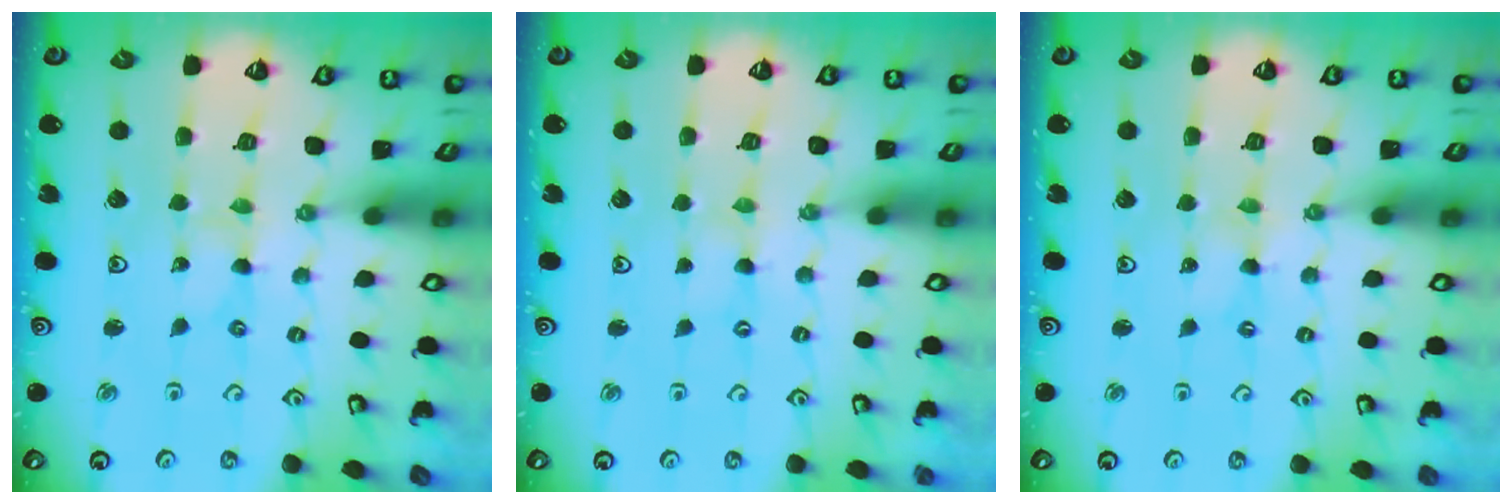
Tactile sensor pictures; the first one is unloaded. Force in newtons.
{"total": 0.0}
{"total": 0.0}